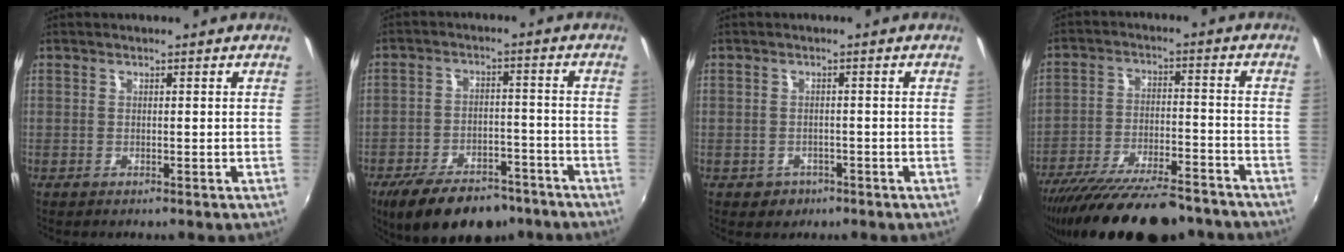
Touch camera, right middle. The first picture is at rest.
{"total": 15.8, "force": [-11.7, 7.0, 8.0], "torque": [-0.162, -0.010, -0.170]}
{"total": 2.9, "force": [-1.3, 2.4, 0.7], "torque": [-0.022, -0.001, -0.016]}
{"total": 23.0, "force": [-19.3, 5.9, 11.0], "torque": [-0.205, -0.037, -0.284]}